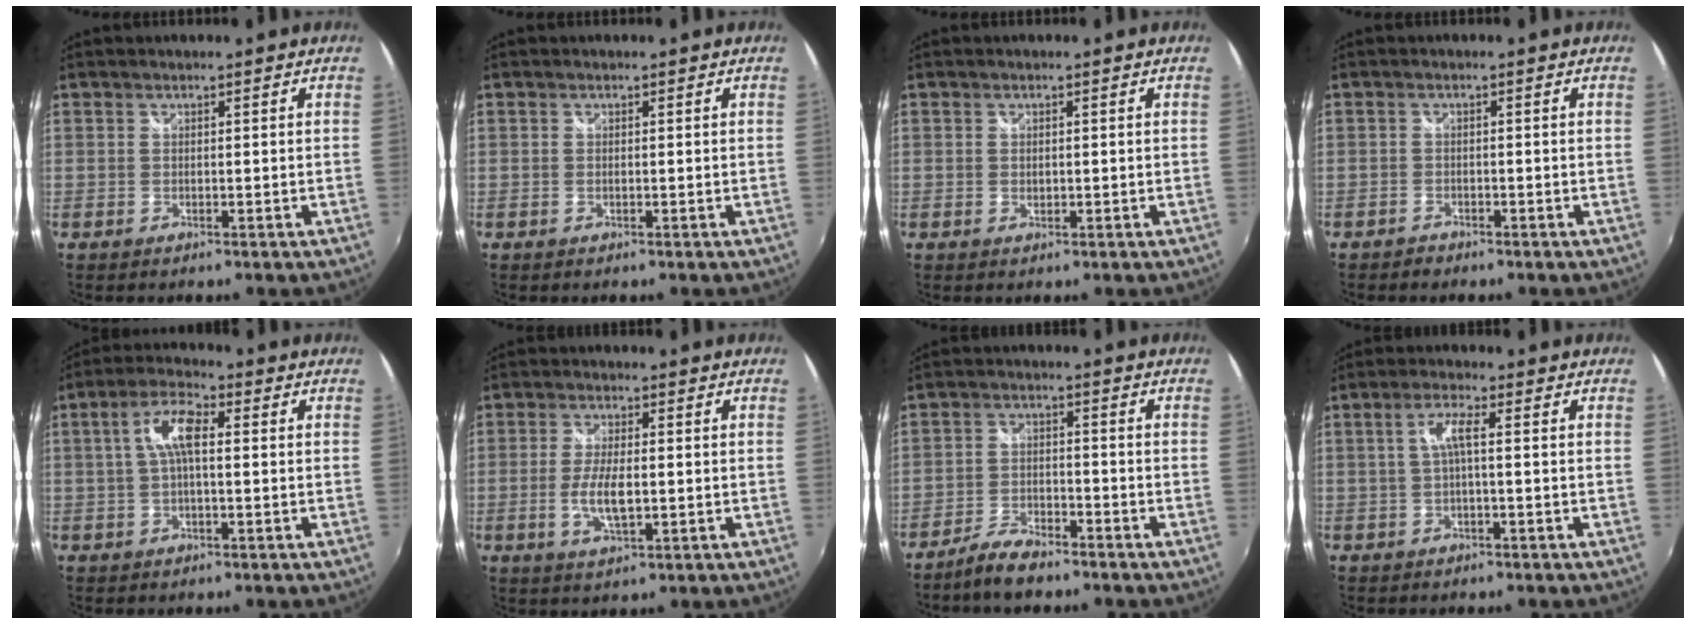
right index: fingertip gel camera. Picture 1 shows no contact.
{"total": 0.0}
{"total": 0.7, "force": [0.1, 0.6, 0.4], "torque": [-0.006, 0.000, 0.001]}
{"total": 1.5, "force": [-1.3, 0.8, 0.1], "torque": [-0.006, 0.004, -0.022]}
{"total": 6.5, "force": [0.6, 2.2, 6.1], "torque": [-0.120, 0.017, 0.010]}
{"total": 6.2, "force": [-1.1, 2.1, 5.7], "torque": [-0.117, -0.006, -0.019]}
{"total": 6.2, "force": [-5.2, 1.9, 2.9], "torque": [-0.077, 0.000, -0.098]}
{"total": 3.4, "force": [-0.1, 0.3, 3.4], "torque": [-0.068, 0.007, -0.001]}